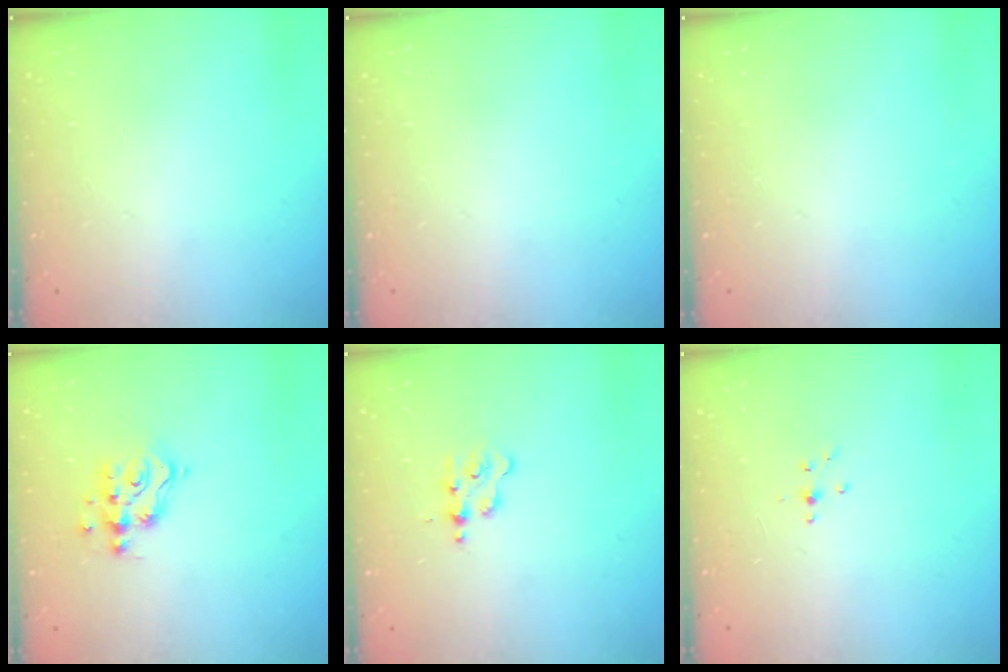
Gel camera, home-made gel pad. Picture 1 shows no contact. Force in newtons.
{"total": 0.0}
{"total": 0.0}
{"total": 8.6, "press": 8.5, "slide": 0.6}
{"total": 1.7, "press": 1.7, "slide": 0.3}
{"total": 3.0, "press": 2.8, "slide": 1.0}